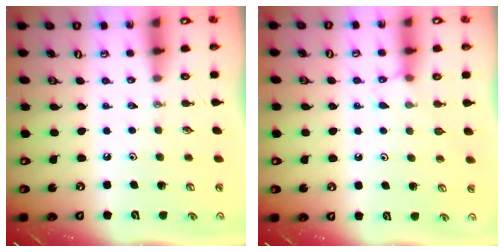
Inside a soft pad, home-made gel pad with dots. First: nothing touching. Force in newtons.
{"total": 4.7, "press": 4.7, "slide": 0.6}